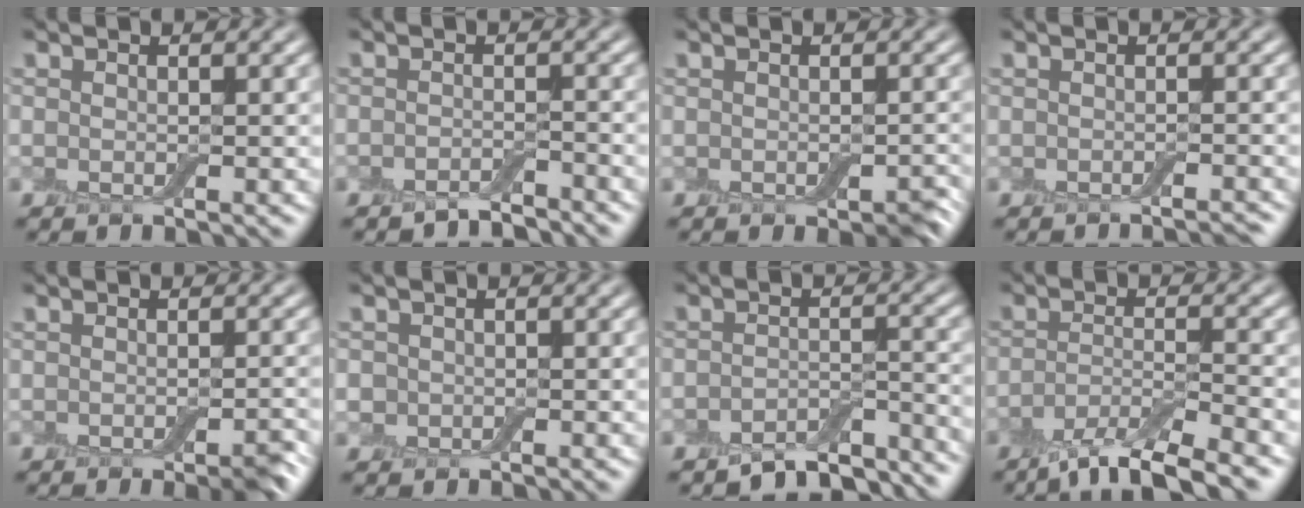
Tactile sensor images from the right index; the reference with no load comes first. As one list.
[{"total": 2.1, "force": [-2.0, 0.3, 0.6], "torque": [-0.006, 0.004, -0.035]}, {"total": 1.5, "force": [-0.7, 0.7, 1.1], "torque": [-0.018, -0.007, -0.006]}, {"total": 1.4, "force": [-1.3, 0.1, 0.6], "torque": [0.000, -0.002, -0.018]}, {"total": 2.0, "force": [-1.2, 0.6, 1.6], "torque": [-0.023, -0.005, -0.015]}, {"total": 1.3, "force": [-0.1, 1.3, 0.4], "torque": [-0.004, -0.003, -0.007]}, {"total": 5.3, "force": [-4.7, 1.5, 2.1], "torque": [-0.027, -0.005, -0.069]}, {"total": 5.7, "force": [-4.3, 1.2, 3.6], "torque": [-0.059, -0.006, -0.081]}]